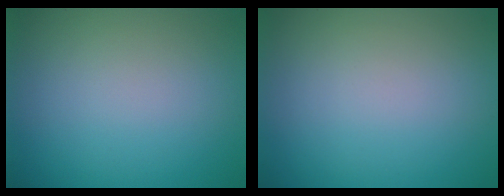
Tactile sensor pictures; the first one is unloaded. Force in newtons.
{"total": 0.0}